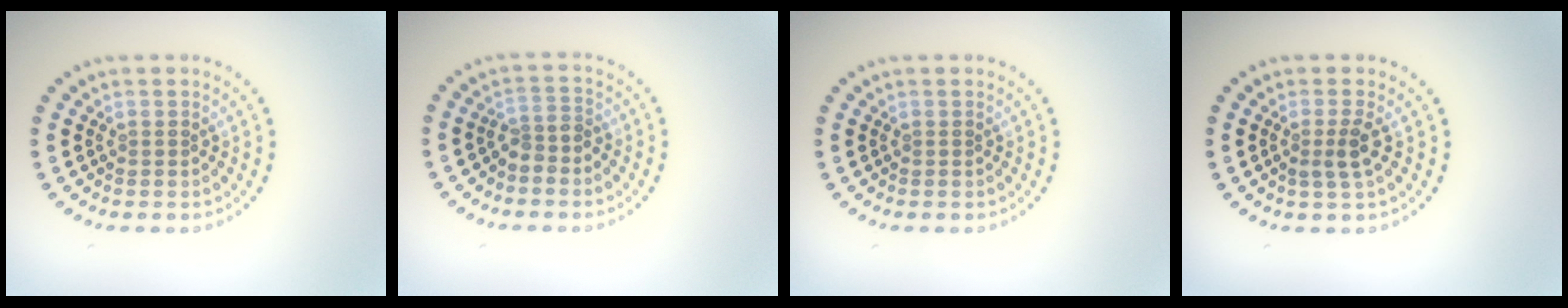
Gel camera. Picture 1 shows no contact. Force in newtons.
{"total": 2.0, "press": 1.6, "slide": 1.3}
{"total": 0.0}
{"total": 1.9, "press": 1.5, "slide": 1.1}